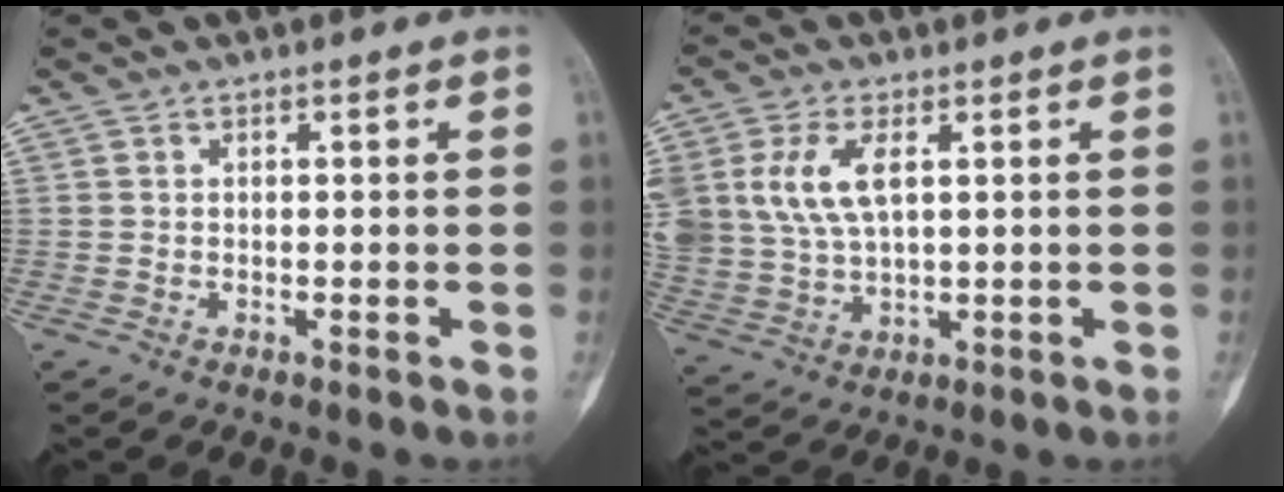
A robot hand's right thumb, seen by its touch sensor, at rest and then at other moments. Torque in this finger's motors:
{"motor_torque": [0.54, 1.39, 0.19, 0.05, 0.29]}